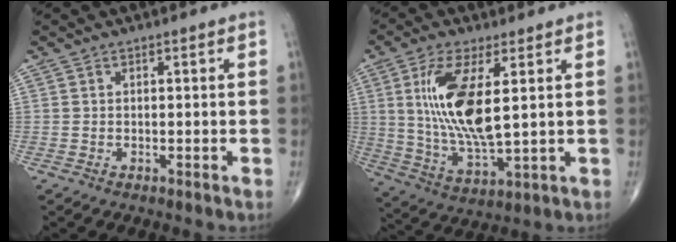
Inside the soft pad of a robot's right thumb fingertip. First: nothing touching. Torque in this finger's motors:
{"motor_torque": [1.52, 3.49, 1.47, 0.17, 0.21]}